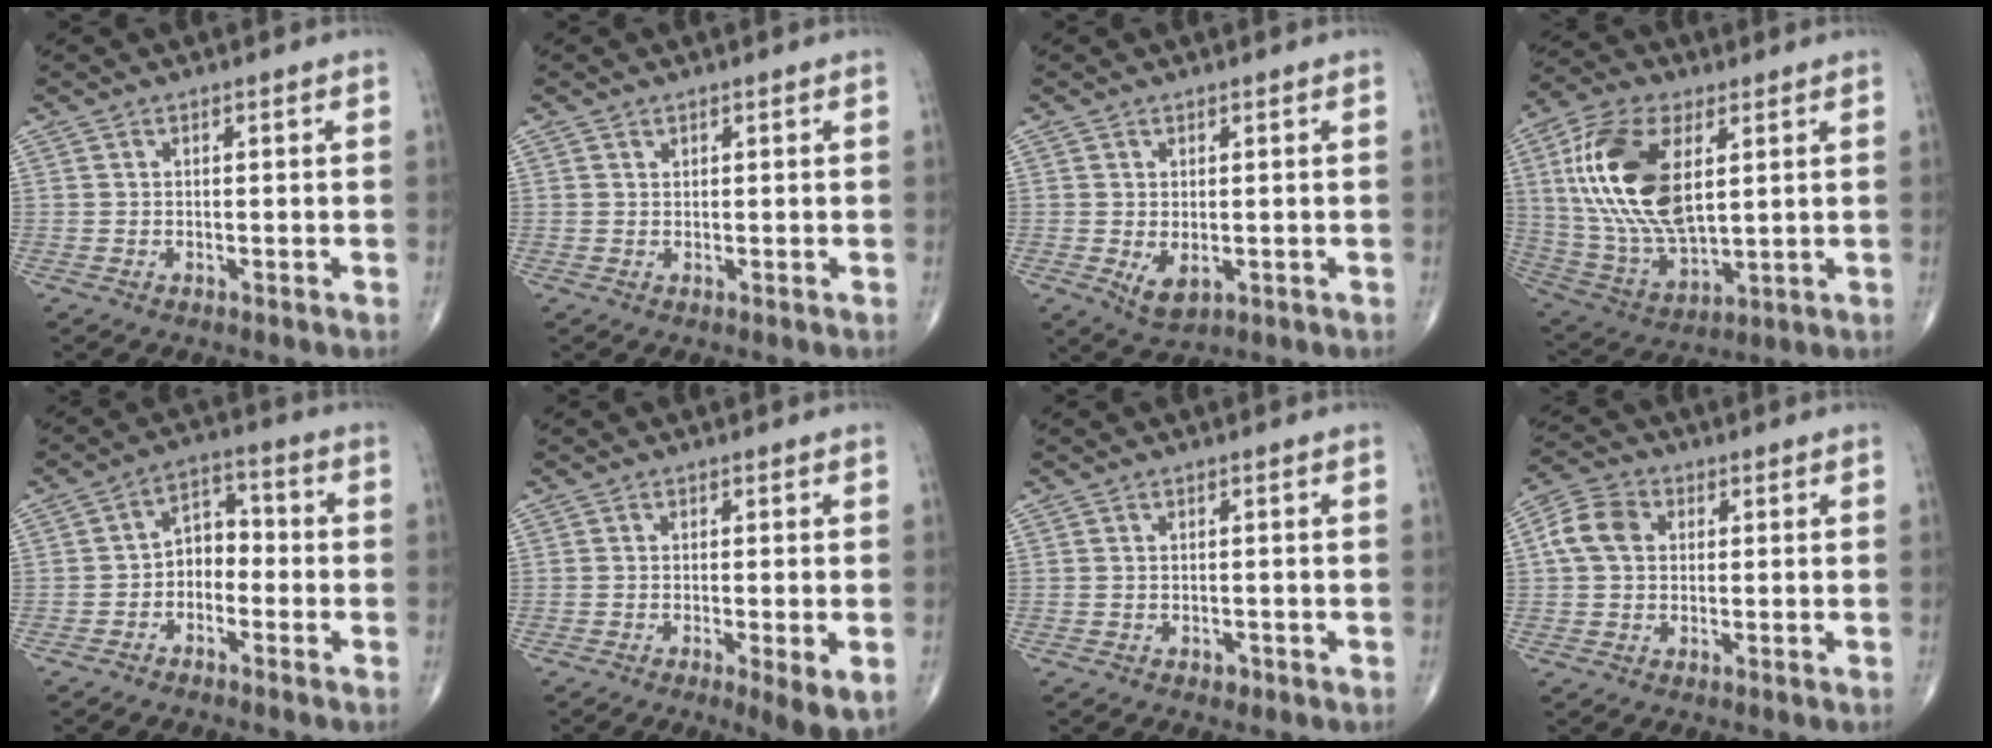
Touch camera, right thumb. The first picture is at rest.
{"total": 0.5, "force": [0.4, 0.4, 0.1], "torque": [0.002, -0.002, 0.005]}
{"total": 3.8, "force": [-0.6, 2.1, 3.1], "torque": [-0.046, -0.009, 0.002]}
{"total": 20.8, "force": [5.0, 10.7, 17.2], "torque": [-0.342, -0.016, 0.096]}
{"total": 5.9, "force": [-1.9, 4.3, 3.6], "torque": [-0.035, 0.036, -0.048]}
{"total": 5.4, "force": [-1.6, 1.0, 5.1], "torque": [-0.084, -0.017, -0.028]}
{"total": 1.0, "force": [-0.6, 0.6, 0.5], "torque": [-0.005, 0.001, -0.008]}
{"total": 6.8, "force": [1.1, 5.2, 4.3], "torque": [-0.080, 0.017, 0.014]}